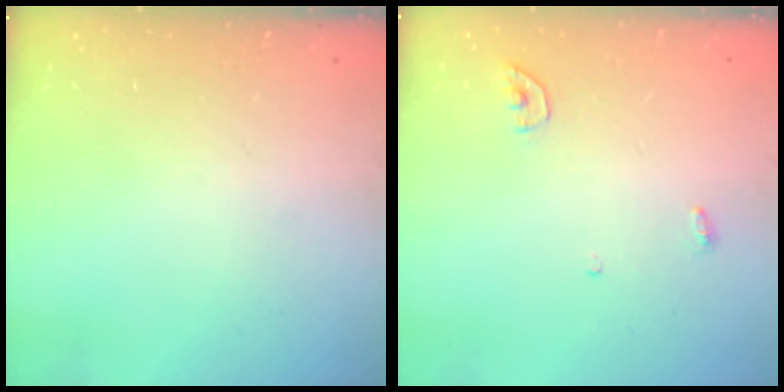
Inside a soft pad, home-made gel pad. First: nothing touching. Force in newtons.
{"total": 4.3, "press": 4.3, "slide": 0.4}